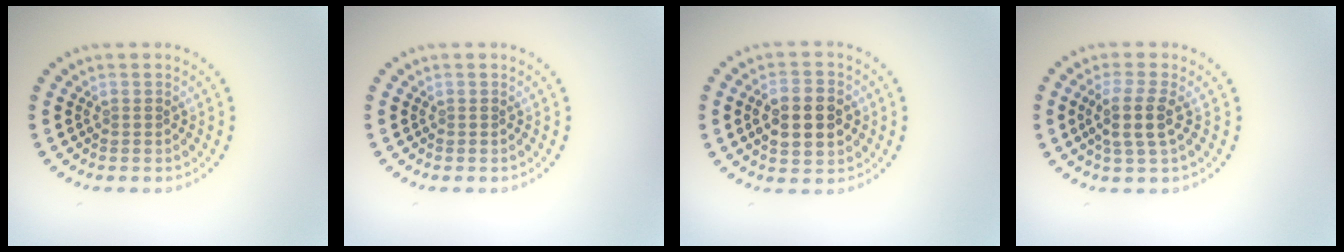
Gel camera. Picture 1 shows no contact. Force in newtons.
{"total": 0.0}
{"total": 5.3, "press": 5.3, "slide": 0.2}
{"total": 2.9, "press": 2.4, "slide": 1.7}